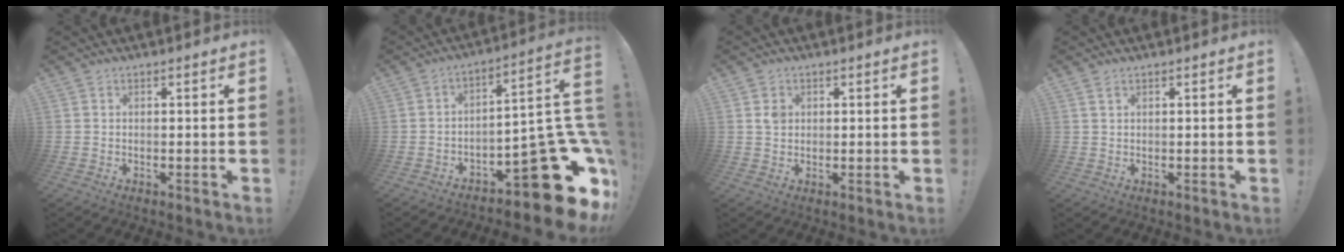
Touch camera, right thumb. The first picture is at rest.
{"total": 19.9, "force": [-9.6, 6.8, 16.1], "torque": [-0.178, 0.044, -0.147]}
{"total": 2.5, "force": [0.9, 2.1, 1.1], "torque": [0.001, -0.007, 0.012]}
{"total": 1.5, "force": [0.9, 0.8, 1.0], "torque": [-0.013, -0.001, 0.015]}